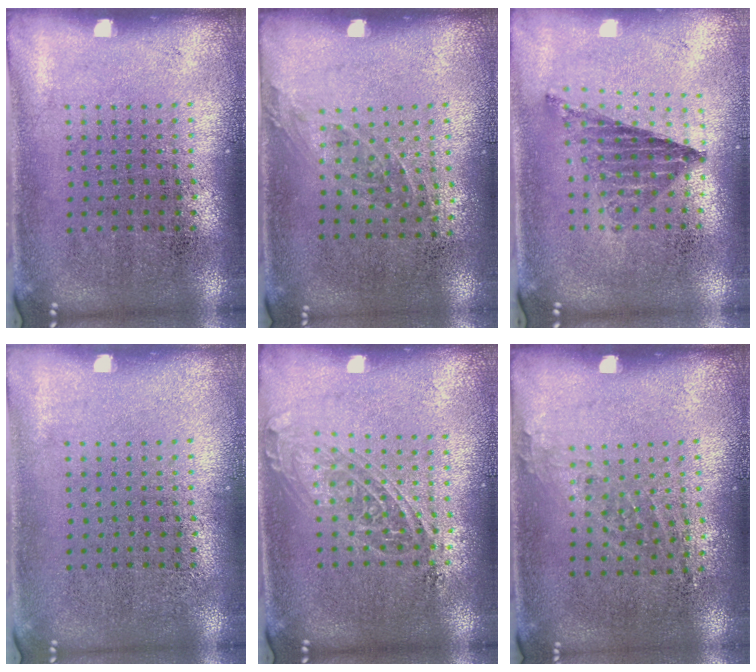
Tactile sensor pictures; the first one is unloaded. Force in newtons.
{"total": 1.0, "press": 0.8, "slide": 0.7}
{"total": 0.8, "press": 0.8, "slide": 0.1}
{"total": 0.0}
{"total": 1.4, "press": 1.3, "slide": 0.7}
{"total": 1.0, "press": 0.8, "slide": 0.6}